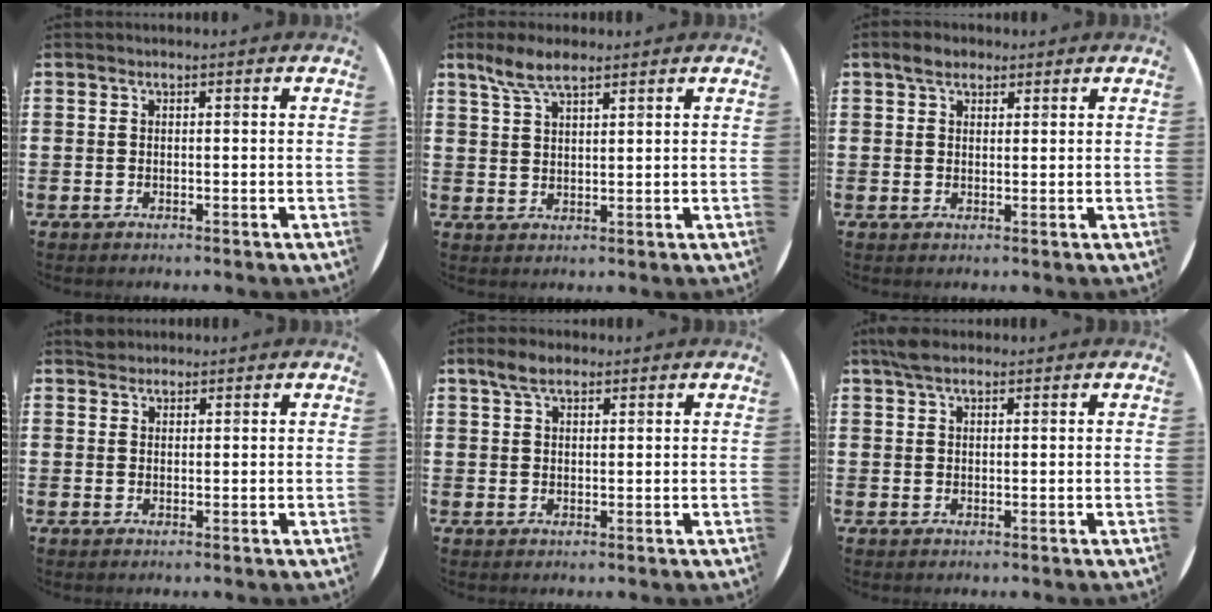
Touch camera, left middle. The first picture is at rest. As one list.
[{"total": 5.1, "force": [3.8, 1.6, 3.0], "torque": [-0.068, 0.004, 0.069]}, {"total": 2.7, "force": [2.1, 1.4, 1.0], "torque": [-0.007, 0.002, 0.035]}, {"total": 1.4, "force": [1.3, 0.5, -0.1], "torque": [0.008, 0.000, 0.024]}, {"total": 3.6, "force": [2.5, 1.6, 1.9], "torque": [-0.034, 0.004, 0.045]}, {"total": 2.6, "force": [2.0, 0.9, 1.3], "torque": [-0.031, 0.007, 0.036]}]